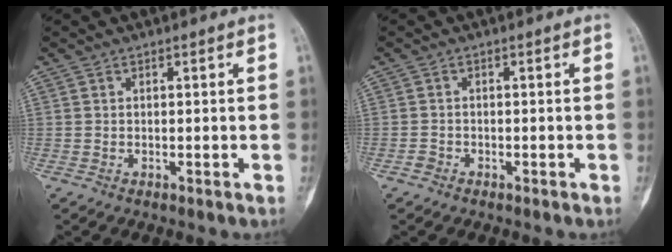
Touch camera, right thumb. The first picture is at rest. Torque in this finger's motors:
{"motor_torque": [0.58, 0.15, 0.03, -0.42, -0.03]}